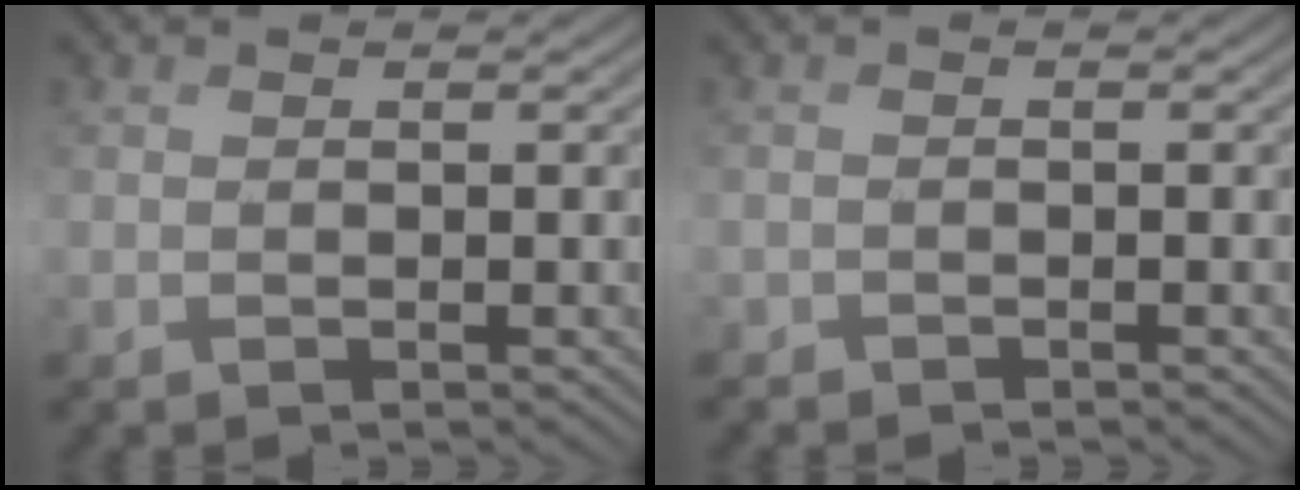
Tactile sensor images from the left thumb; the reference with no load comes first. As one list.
[{"total": 0.9, "force": [-0.8, 0.4, -0.1], "torque": [0.001, -0.002, -0.018]}]